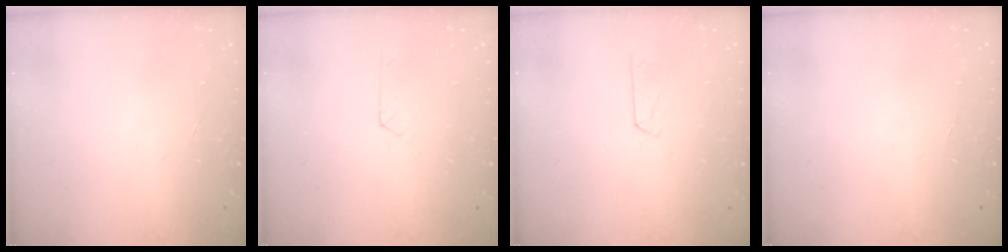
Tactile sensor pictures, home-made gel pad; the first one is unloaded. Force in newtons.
{"total": 1.9, "press": 1.9, "slide": 0.2}
{"total": 3.7, "press": 3.6, "slide": 0.3}
{"total": 0.0}